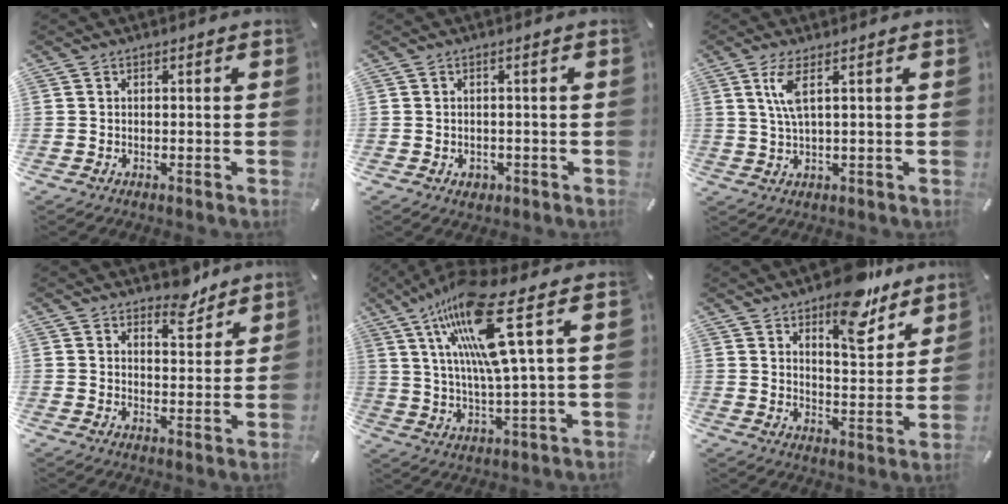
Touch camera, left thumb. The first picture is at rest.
{"total": 1.9, "force": [-0.7, 1.6, 0.8], "torque": [-0.015, 0.003, -0.013]}
{"total": 5.7, "force": [2.0, 1.1, 5.2], "torque": [-0.106, 0.001, 0.033]}
{"total": 7.0, "force": [5.8, 3.6, 1.7], "torque": [0.004, -0.043, 0.099]}
{"total": 18.3, "force": [8.2, 2.8, 16.1], "torque": [-0.329, -0.030, 0.121]}
{"total": 13.8, "force": [9.8, 6.2, 7.4], "torque": [-0.094, -0.066, 0.170]}